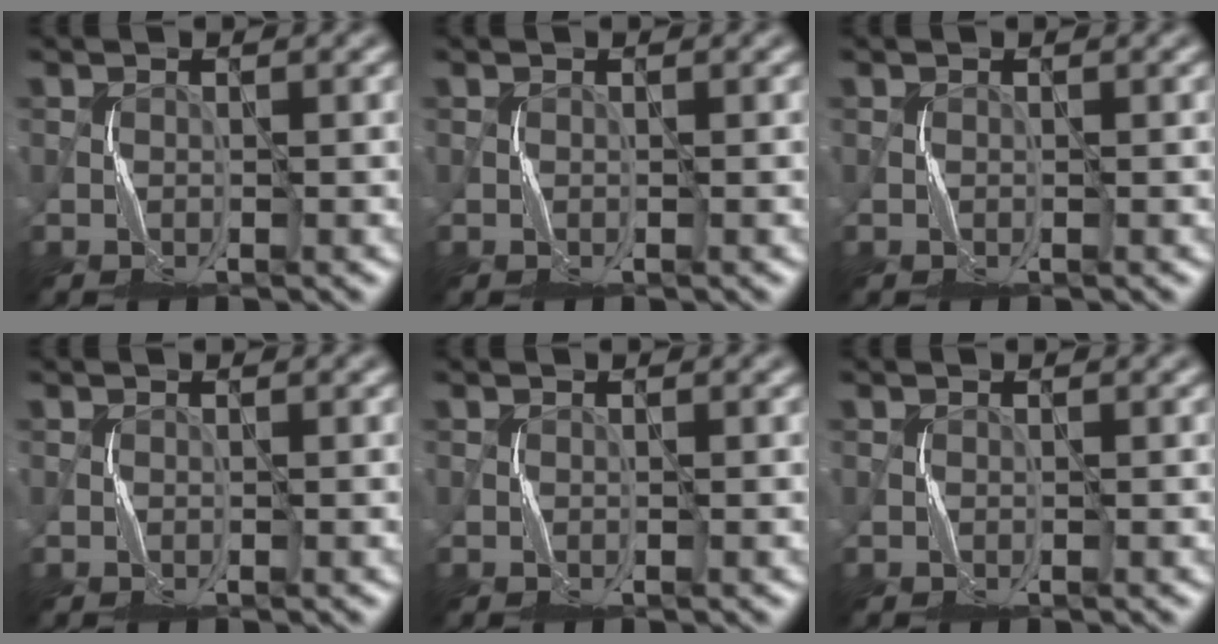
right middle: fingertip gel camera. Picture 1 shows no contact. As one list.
[{"total": 0.0}, {"total": 0.0}, {"total": 0.0}, {"total": 0.0}, {"total": 0.0}]